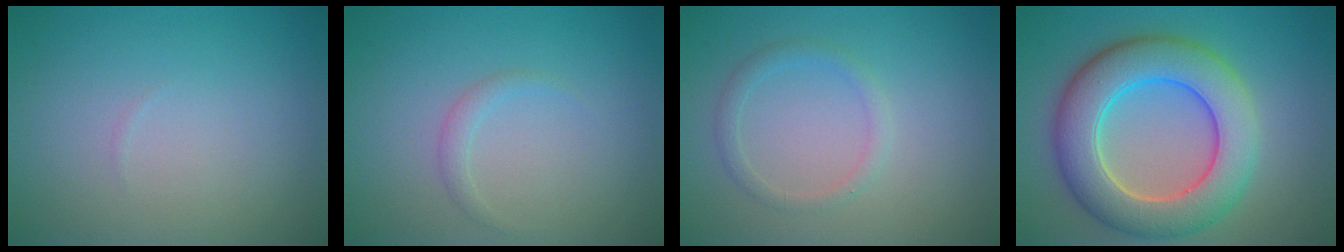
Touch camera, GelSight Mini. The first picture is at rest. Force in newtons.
{"total": 1.1, "press": 1.1, "slide": 0.0}
{"total": 1.4, "press": 1.4, "slide": 0.1}
{"total": 9.0, "press": 9.0, "slide": 0.5}